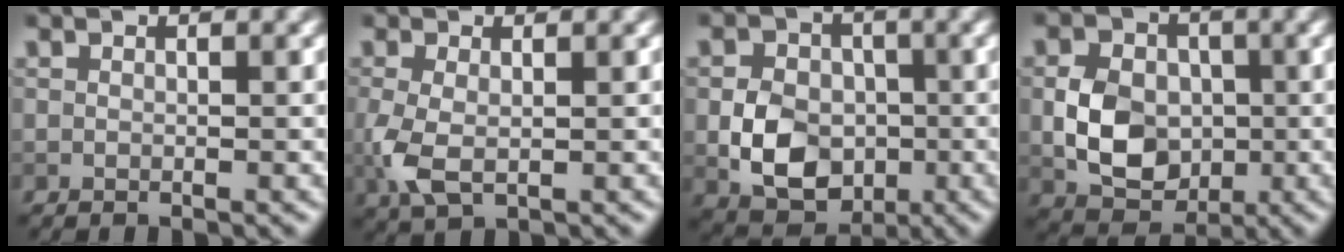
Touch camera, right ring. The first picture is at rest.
{"total": 3.5, "force": [-0.4, 1.9, 2.9], "torque": [-0.075, -0.009, -0.005]}
{"total": 6.2, "force": [-1.2, 4.7, 3.7], "torque": [-0.064, 0.001, -0.029]}
{"total": 6.0, "force": [-0.8, 4.5, 3.9], "torque": [-0.069, 0.003, -0.019]}